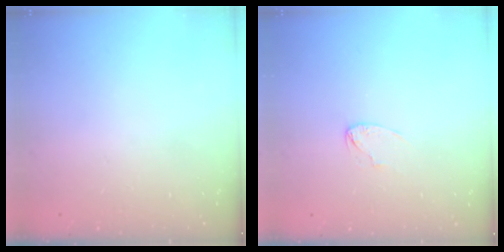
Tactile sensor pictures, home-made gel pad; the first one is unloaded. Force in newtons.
{"total": 2.6, "press": 2.6, "slide": 0.2}